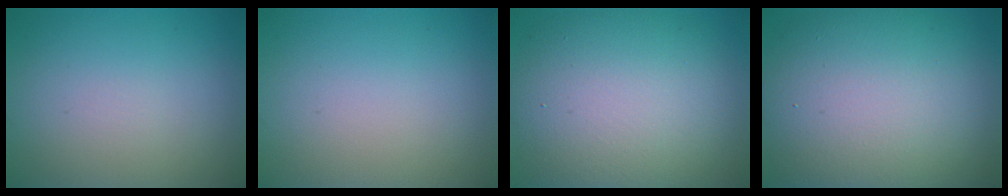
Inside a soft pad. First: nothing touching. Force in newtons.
{"total": 0.0}
{"total": 12.3, "press": 12.3, "slide": 0.8}
{"total": 13.8, "press": 13.8, "slide": 0.7}